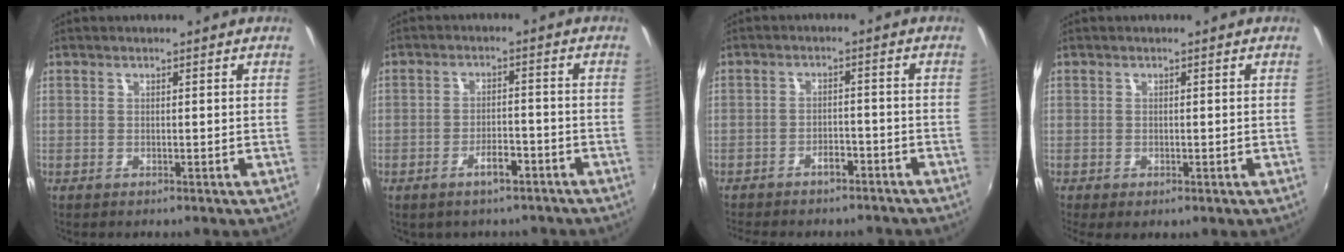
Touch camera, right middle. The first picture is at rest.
{"total": 4.4, "force": [-3.0, 2.0, 2.5], "torque": [-0.049, 0.006, -0.036]}
{"total": 7.1, "force": [-6.2, 2.5, 2.6], "torque": [-0.065, 0.000, -0.083]}
{"total": 1.7, "force": [-0.7, 0.7, 1.4], "torque": [-0.026, -0.008, -0.007]}